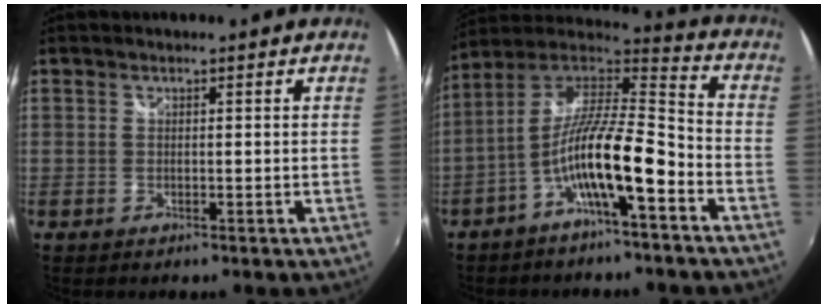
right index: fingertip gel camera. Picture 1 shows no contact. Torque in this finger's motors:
{"motor_torque": [1.72, -0.42, 1.05, 0.21]}